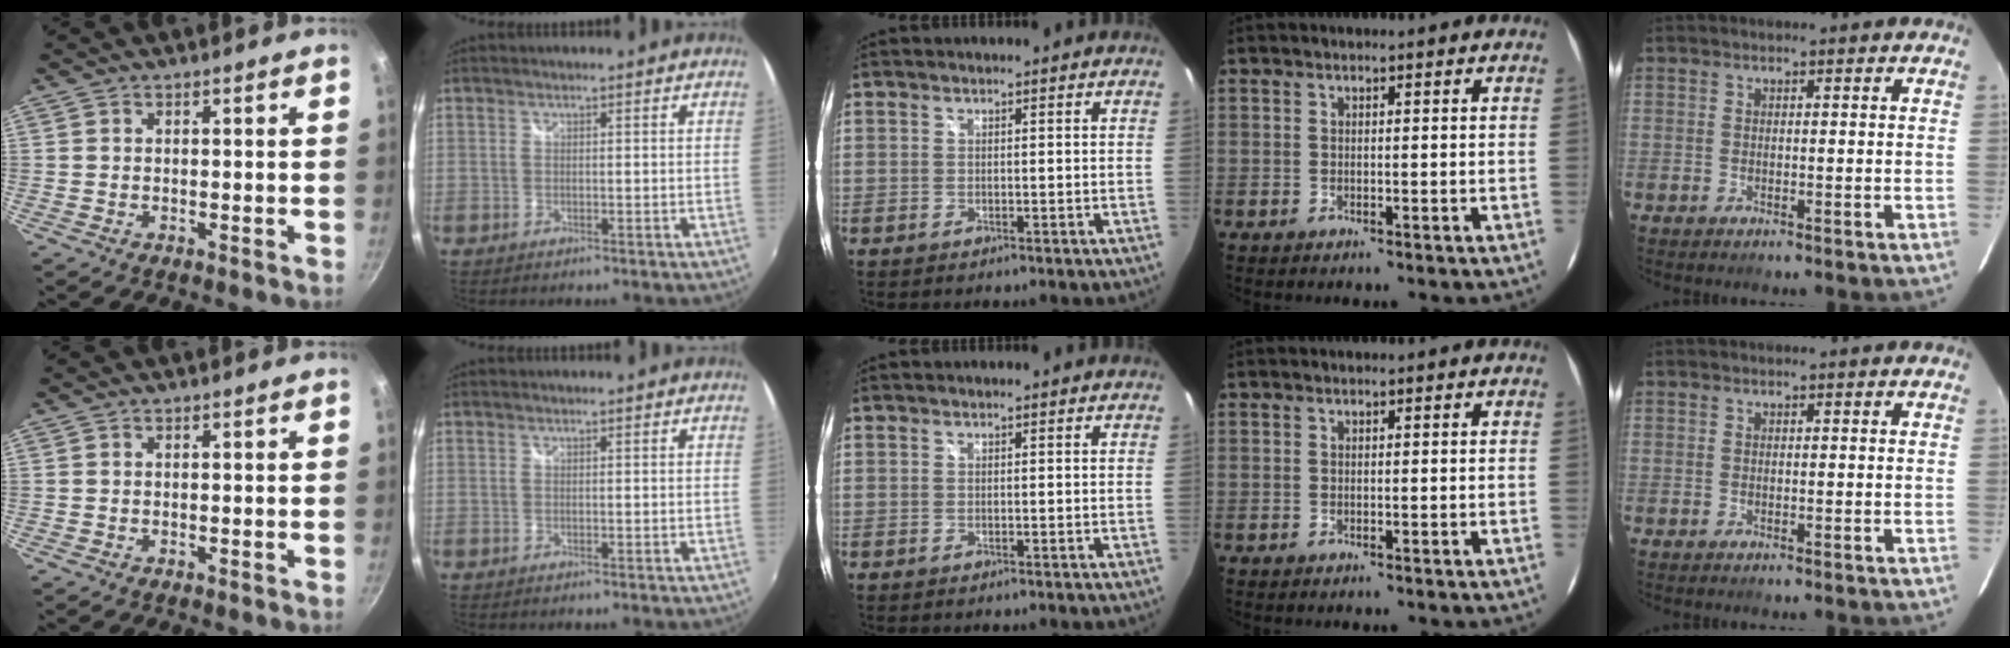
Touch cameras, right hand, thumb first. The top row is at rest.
{}